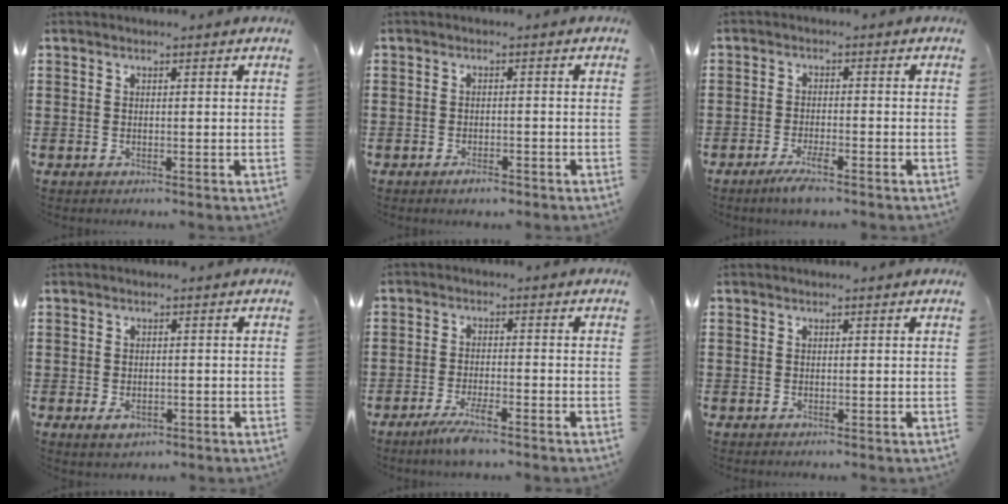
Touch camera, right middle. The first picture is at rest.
{"total": 1.7, "force": [-1.4, 0.5, 0.9], "torque": [-0.019, -0.004, -0.025]}
{"total": 3.3, "force": [-2.4, 0.4, 2.3], "torque": [-0.051, -0.004, -0.046]}
{"total": 1.8, "force": [-0.8, 1.1, 1.1], "torque": [-0.023, -0.001, -0.016]}
{"total": 4.1, "force": [-3.0, 0.4, 2.7], "torque": [-0.065, -0.008, -0.060]}
{"total": 0.0}